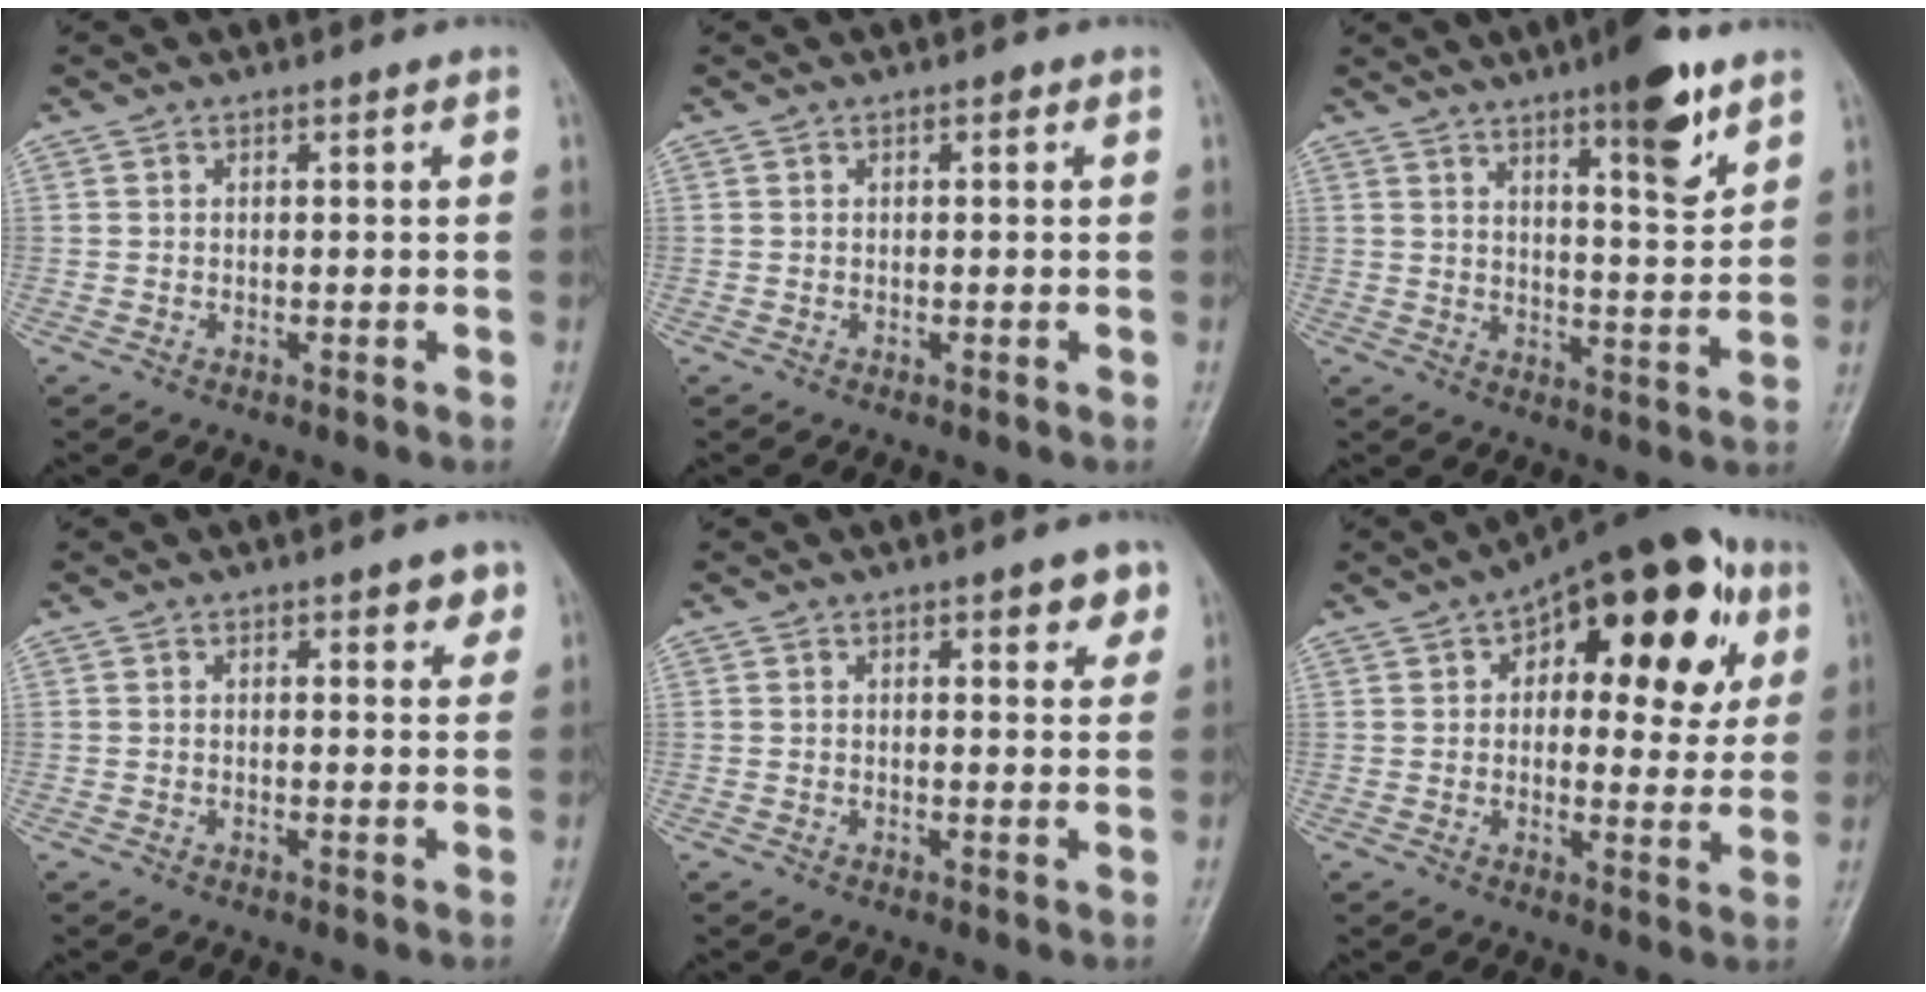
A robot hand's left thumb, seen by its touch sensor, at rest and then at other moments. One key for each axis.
{"total": 0.6, "fx": 0.2, "fy": 0.4, "fz": 0.4, "tx": -0.001, "ty": 0.002, "tz": -0.002}
{"total": 11.1, "fx": 6.9, "fy": 2.5, "fz": 8.3, "tx": -0.103, "ty": -0.042, "tz": 0.099}
{"total": 3.8, "fx": 2.2, "fy": 1.7, "fz": 2.6, "tx": -0.011, "ty": -0.008, "tz": 0.023}
{"total": 4.8, "fx": 2.7, "fy": 2.0, "fz": 3.5, "tx": -0.024, "ty": -0.011, "tz": 0.030}
{"total": 22.9, "fx": 8.4, "fy": 11.3, "fz": 18.0, "tx": -0.199, "ty": 0.007, "tz": 0.110}